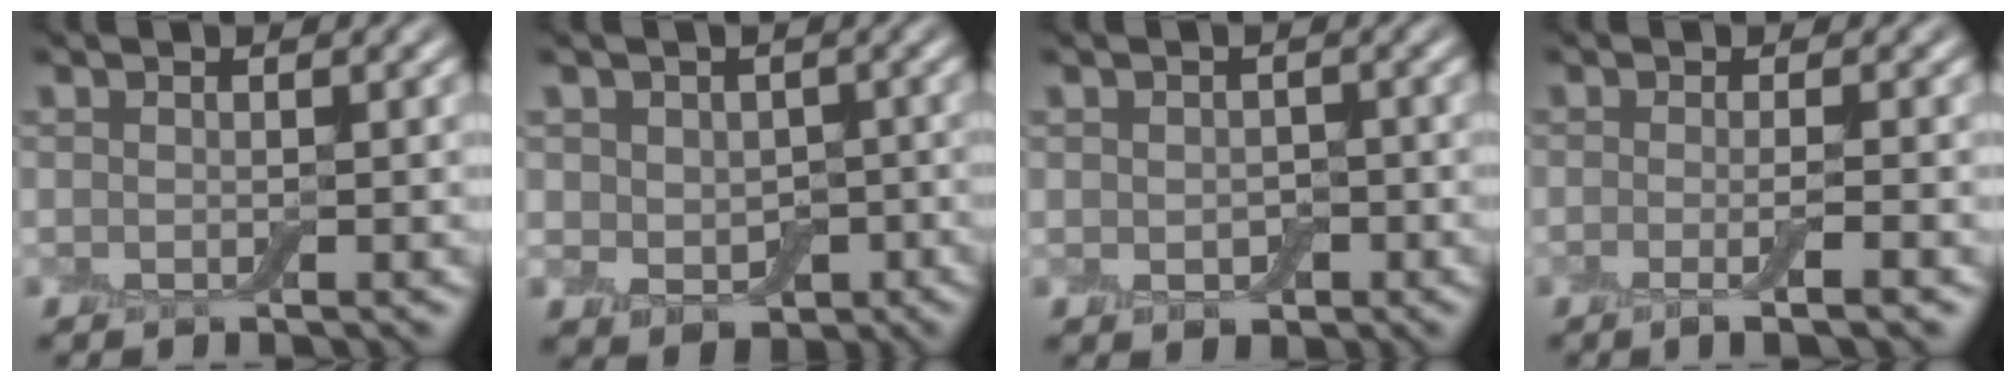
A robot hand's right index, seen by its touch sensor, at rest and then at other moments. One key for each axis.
{"total": 4.1, "fx": -0.1, "fy": 3.4, "fz": 2.3, "tx": -0.038, "ty": -0.013, "tz": 0.005}
{"total": 1.8, "fx": -0.3, "fy": 1.4, "fz": 1.1, "tx": -0.017, "ty": -0.006, "tz": -0.007}
{"total": 2.9, "fx": -0.8, "fy": 0.6, "fz": 2.7, "tx": -0.039, "ty": -0.006, "tz": -0.016}